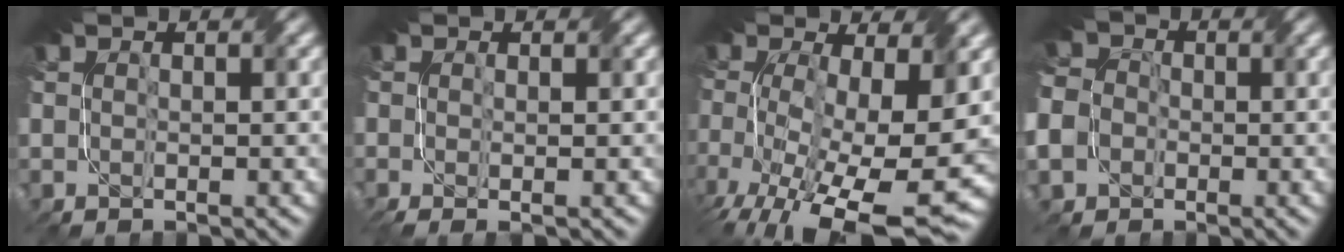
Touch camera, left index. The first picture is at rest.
{"total": 1.8, "force": [-0.4, 0.4, 1.7], "torque": [-0.028, -0.006, -0.007]}
{"total": 13.5, "force": [-4.0, 5.9, 11.5], "torque": [-0.208, -0.041, -0.039]}
{"total": 9.7, "force": [-3.8, 8.1, 3.9], "torque": [-0.097, -0.015, -0.091]}